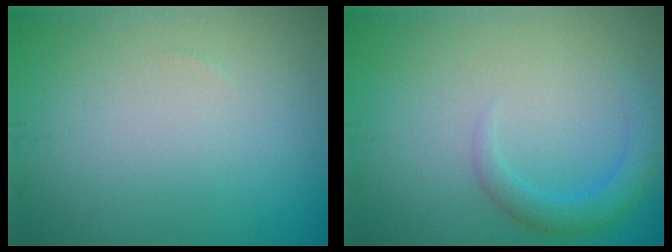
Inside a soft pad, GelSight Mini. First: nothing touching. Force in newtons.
{"total": 2.4, "press": 2.4, "slide": 0.1}